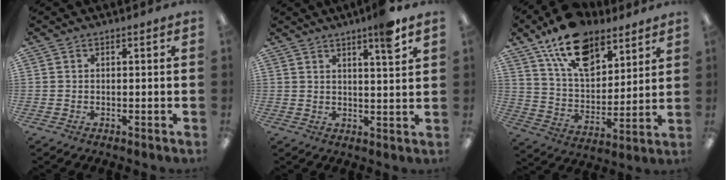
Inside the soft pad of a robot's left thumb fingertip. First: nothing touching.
{"total": 5.2, "force": [3.7, 0.4, 3.6], "torque": [-0.056, -0.019, 0.058]}
{"total": 17.2, "force": [11.6, 9.1, 8.9], "torque": [-0.157, -0.053, 0.212]}